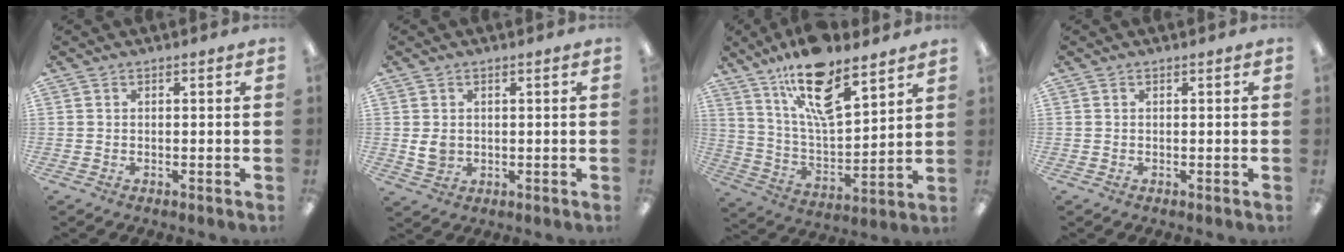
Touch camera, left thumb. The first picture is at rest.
{"total": 3.6, "force": [0.5, 3.0, 1.9], "torque": [-0.034, -0.003, 0.009]}
{"total": 18.0, "force": [12.4, 6.5, 11.2], "torque": [-0.197, -0.062, 0.211]}
{"total": 0.0}